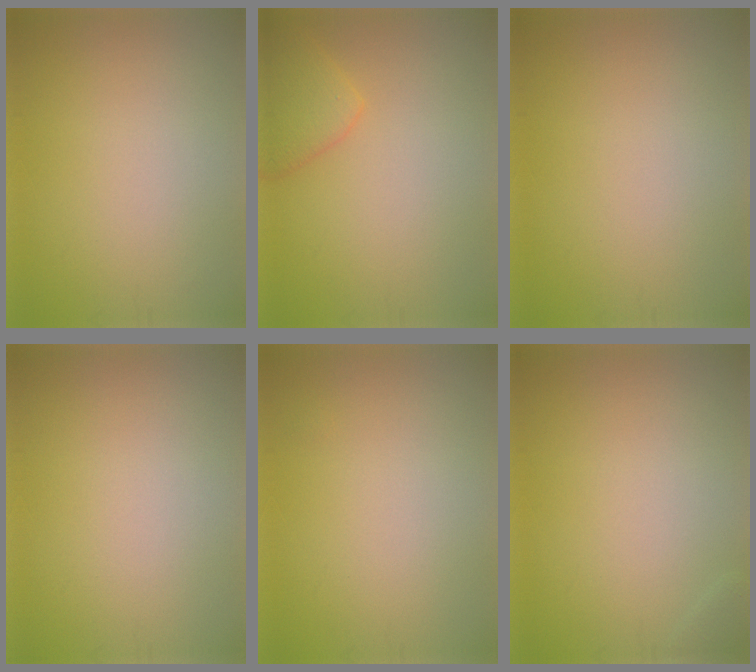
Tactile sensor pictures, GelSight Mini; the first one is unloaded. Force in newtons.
{"total": 2.9, "press": 2.9, "slide": 0.2}
{"total": 0.0}
{"total": 0.0}
{"total": 0.0}
{"total": 0.6, "press": 0.5, "slide": 0.1}